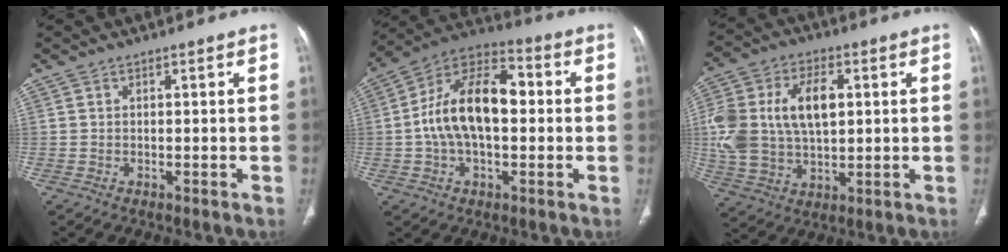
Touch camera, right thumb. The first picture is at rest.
{"total": 16.8, "force": [0.5, 9.5, 13.8], "torque": [-0.232, 0.038, -0.003]}
{"total": 18.2, "force": [2.9, 11.2, 14.0], "torque": [-0.284, 0.009, 0.058]}